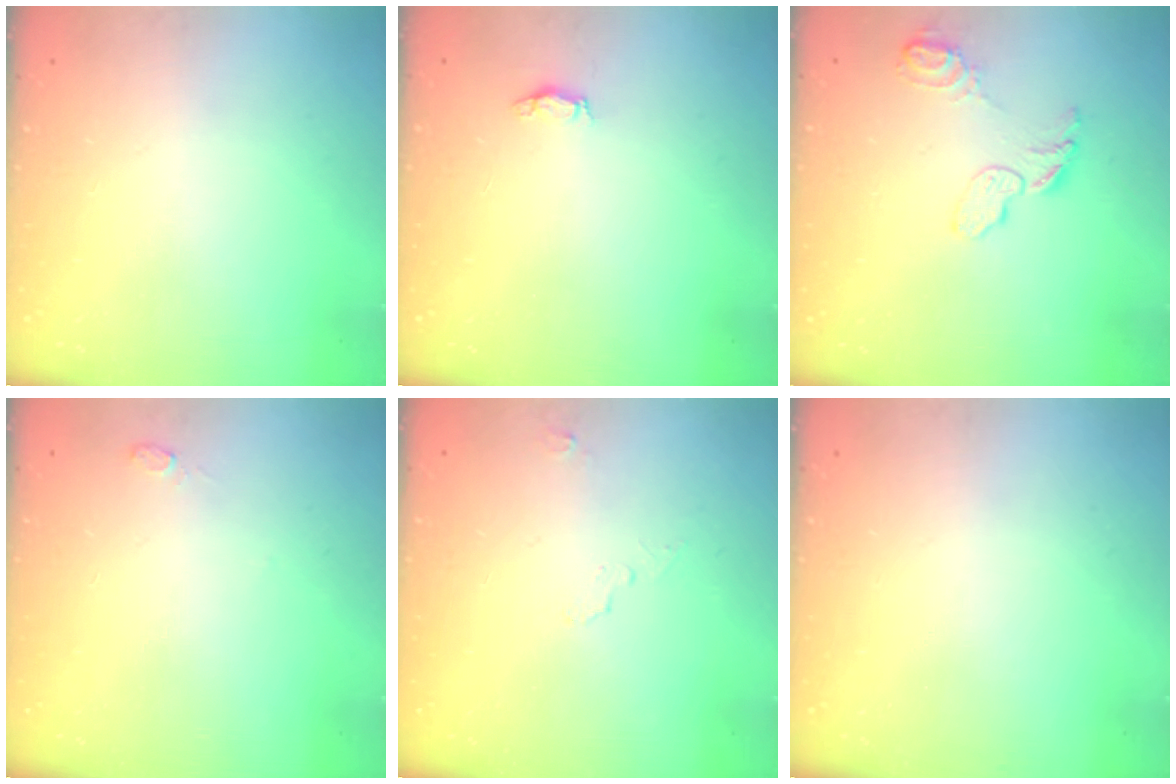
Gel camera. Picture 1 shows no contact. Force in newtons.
{"total": 2.9, "press": 2.9, "slide": 0.4}
{"total": 8.8, "press": 8.7, "slide": 0.7}
{"total": 4.3, "press": 3.7, "slide": 2.2}
{"total": 4.3, "press": 3.9, "slide": 1.8}
{"total": 0.0}